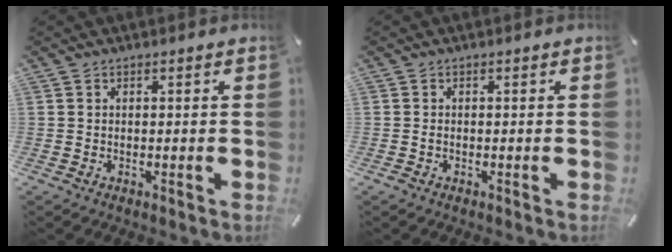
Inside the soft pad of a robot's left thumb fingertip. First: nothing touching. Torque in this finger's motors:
{"motor_torque": [-0.23, 0.18, -0.07, 0.04, 0.02]}